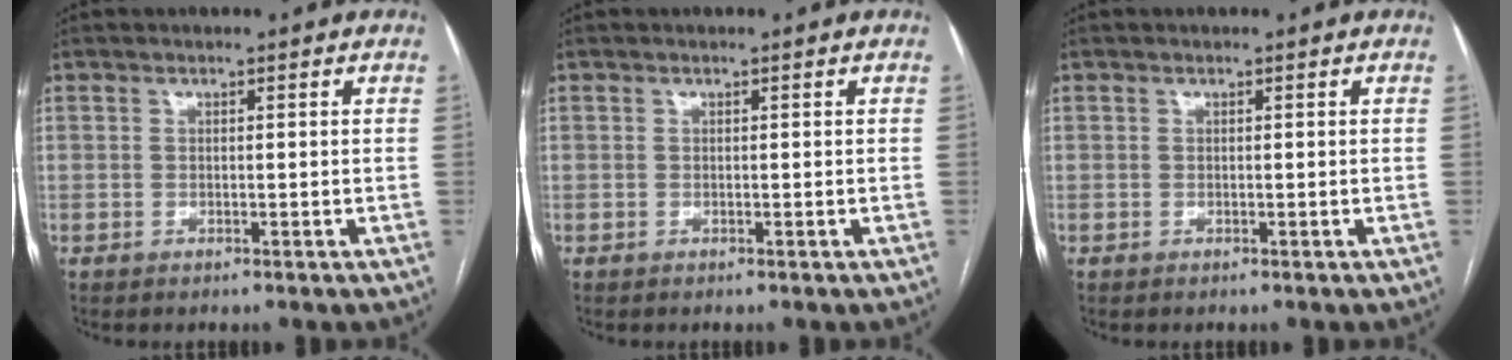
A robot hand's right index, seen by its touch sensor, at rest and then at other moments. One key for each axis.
{"total": 0.0}
{"total": 0.0}